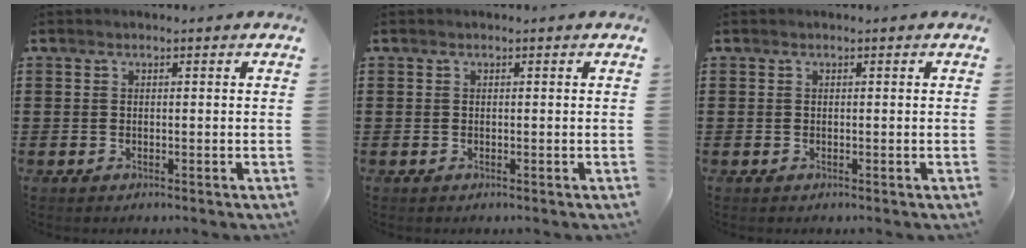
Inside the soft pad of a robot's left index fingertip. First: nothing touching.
{"total": 0.0}
{"total": 0.0}